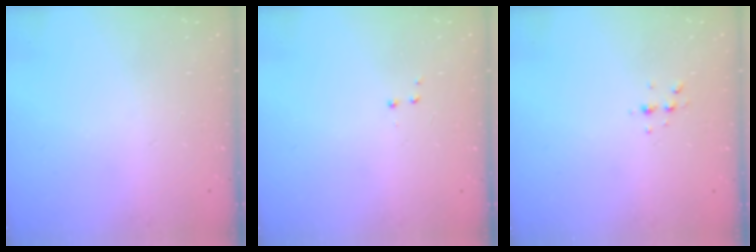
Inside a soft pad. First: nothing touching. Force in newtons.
{"total": 2.9, "press": 2.8, "slide": 0.7}
{"total": 3.6, "press": 3.5, "slide": 0.7}